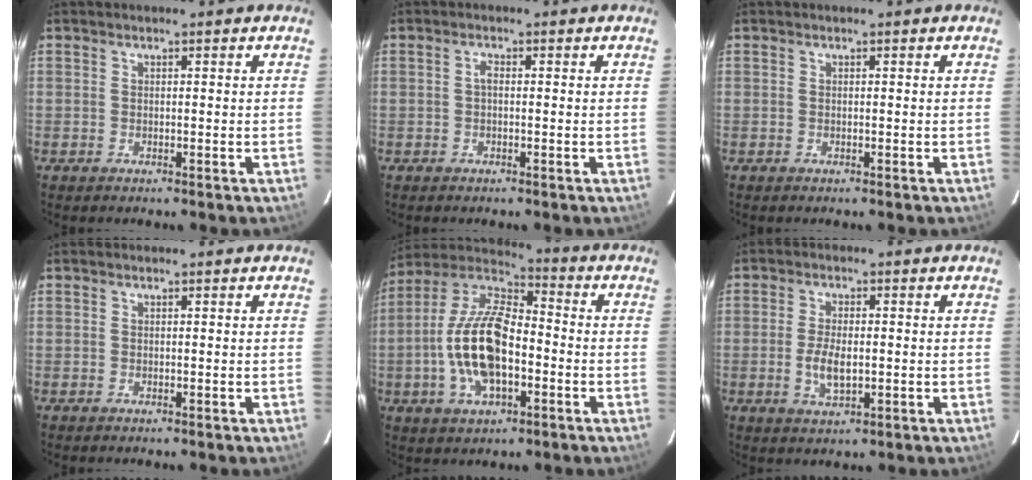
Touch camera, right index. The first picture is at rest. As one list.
[{"total": 1.0, "force": [-0.1, 0.5, 0.9], "torque": [-0.018, 0.006, -0.004]}, {"total": 0.0}, {"total": 0.0}, {"total": 16.5, "force": [-3.7, 7.7, 14.1], "torque": [-0.290, 0.004, -0.071]}, {"total": 5.2, "force": [-0.8, 2.3, 4.6], "torque": [-0.093, -0.004, -0.013]}]